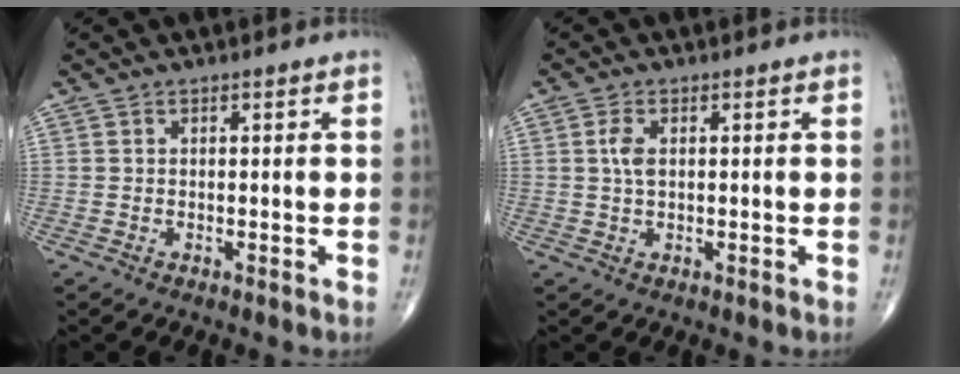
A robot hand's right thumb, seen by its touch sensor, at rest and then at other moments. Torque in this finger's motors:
{"motor_torque": [0.99, 0.92, 0.75, -0.01, 0.02]}